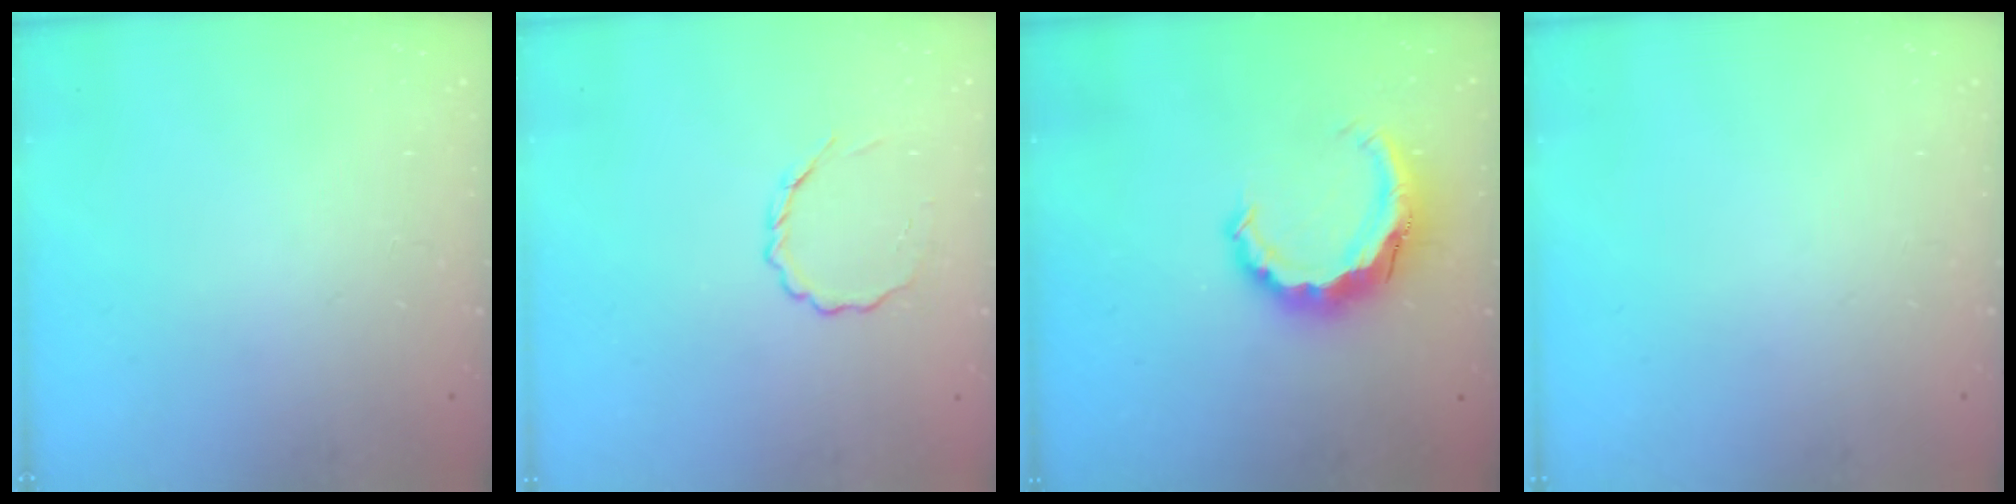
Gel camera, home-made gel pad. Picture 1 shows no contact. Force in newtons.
{"total": 4.3, "press": 4.1, "slide": 1.4}
{"total": 8.6, "press": 8.5, "slide": 1.1}
{"total": 0.0}